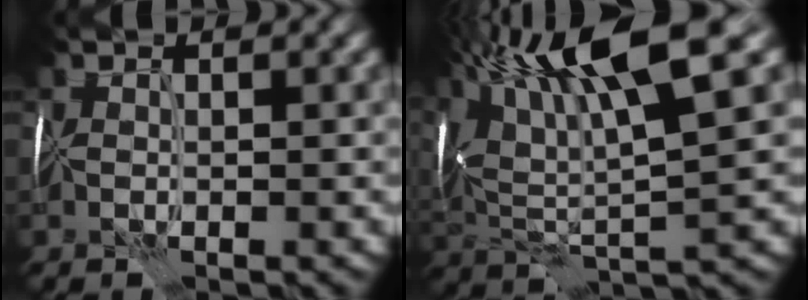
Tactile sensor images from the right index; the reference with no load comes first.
{"total": 12.6, "force": [6.9, 3.0, 10.1], "torque": [-0.205, 0.022, 0.121]}